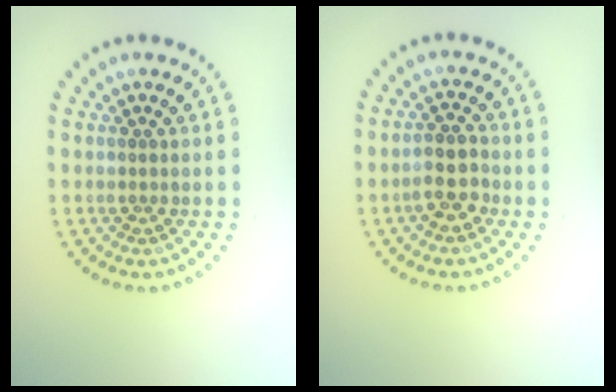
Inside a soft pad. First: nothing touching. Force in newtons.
{"total": 2.8, "press": 2.7, "slide": 0.8}